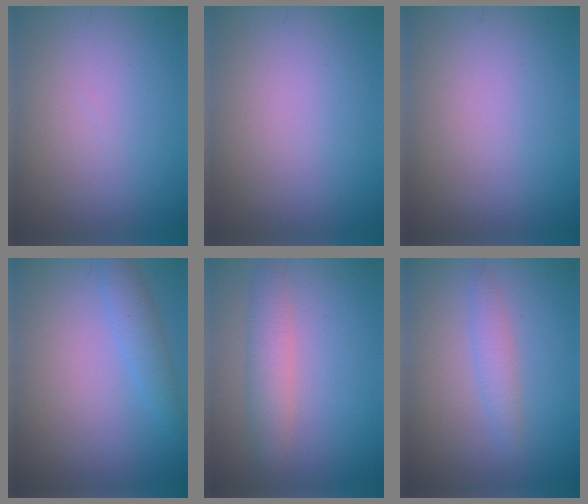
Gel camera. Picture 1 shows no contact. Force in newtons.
{"total": 0.0}
{"total": 0.0}
{"total": 2.2, "press": 2.2, "slide": 0.2}
{"total": 3.0, "press": 3.0, "slide": 0.0}
{"total": 1.9, "press": 1.9, "slide": 0.0}